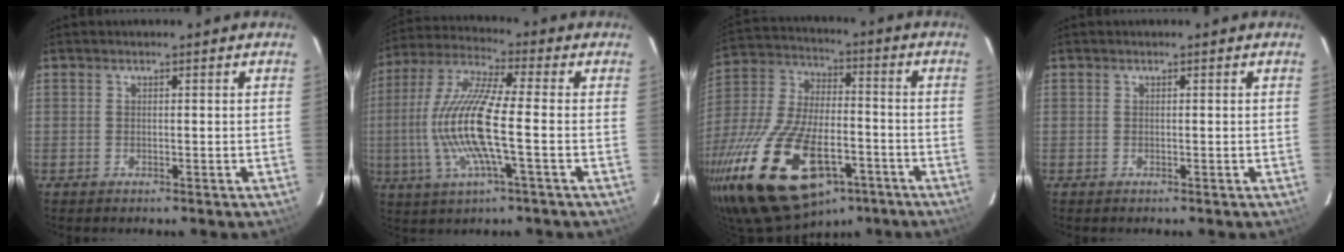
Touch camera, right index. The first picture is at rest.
{"total": 14.6, "force": [-2.2, 1.7, 14.3], "torque": [-0.292, -0.002, -0.045]}
{"total": 27.0, "force": [-13.9, 13.5, 18.8], "torque": [-0.393, -0.031, -0.225]}
{"total": 0.0}